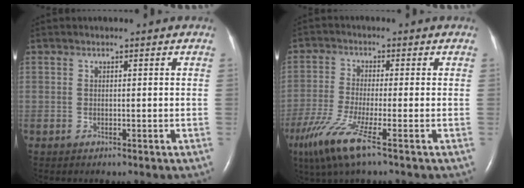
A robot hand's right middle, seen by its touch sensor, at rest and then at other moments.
{"total": 8.7, "force": [-5.0, 0.0, 7.2], "torque": [-0.160, -0.032, -0.097]}